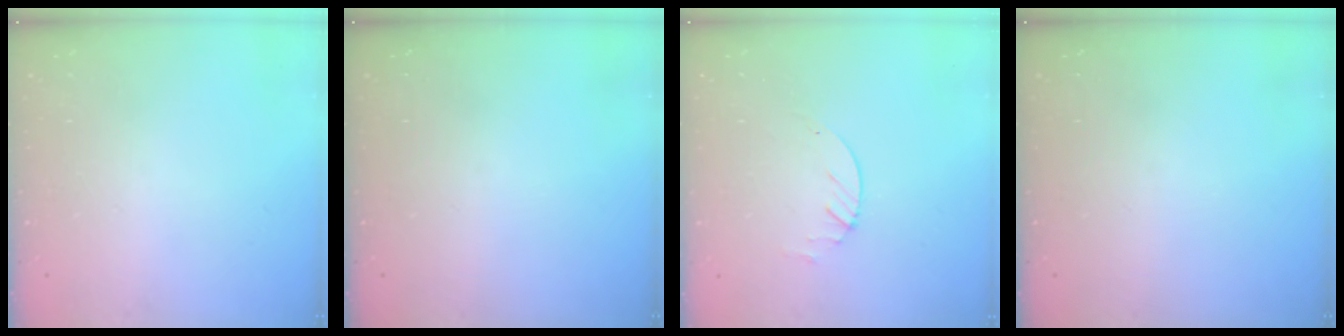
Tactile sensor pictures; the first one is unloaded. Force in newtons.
{"total": 0.0}
{"total": 1.9, "press": 1.9, "slide": 0.3}
{"total": 0.0}